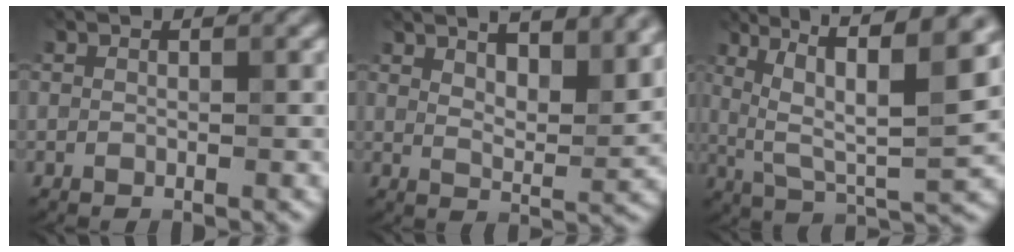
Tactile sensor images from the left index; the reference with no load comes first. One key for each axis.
{"total": 8.5, "fx": 5.2, "fy": 3.0, "fz": 6.1, "tx": -0.063, "ty": 0.020, "tz": 0.062}
{"total": 11.0, "fx": 5.0, "fy": 2.9, "fz": 9.4, "tx": -0.153, "ty": 0.009, "tz": 0.084}